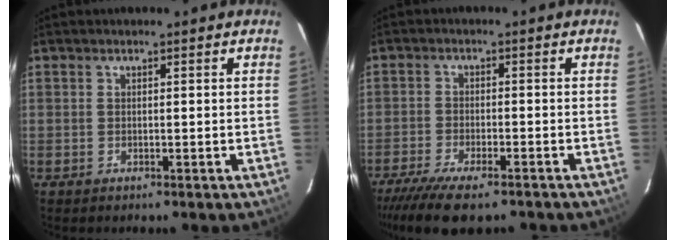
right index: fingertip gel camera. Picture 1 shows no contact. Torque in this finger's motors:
{"motor_torque": [1.34, -0.80, 0.51, 0.11]}